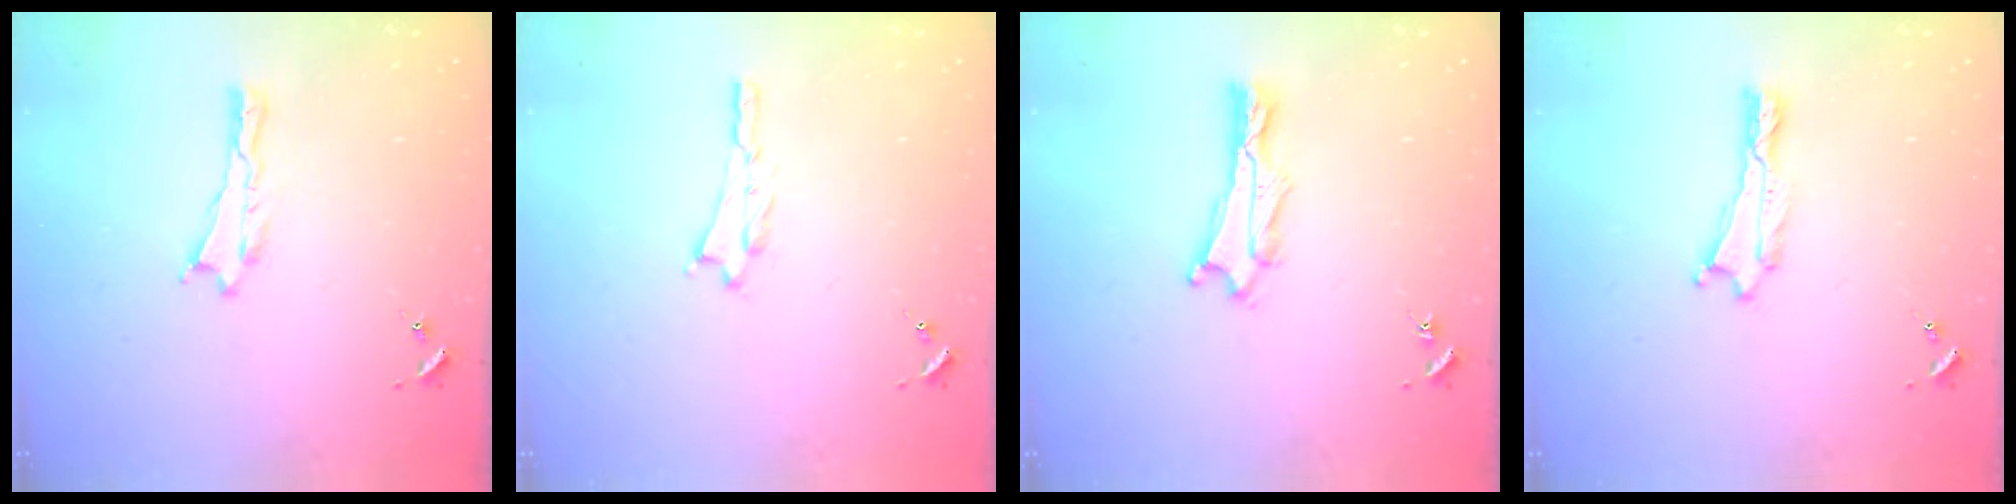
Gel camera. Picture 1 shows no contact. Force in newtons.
{"total": 0.7, "press": 0.7, "slide": 0.1}
{"total": 0.9, "press": 0.9, "slide": 0.2}
{"total": 0.0}